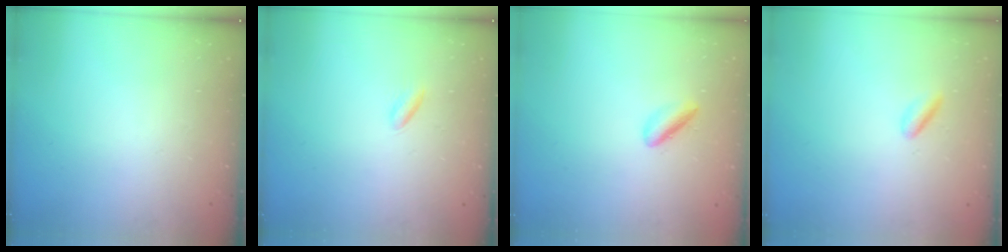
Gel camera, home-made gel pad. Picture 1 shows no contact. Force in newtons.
{"total": 2.6, "press": 2.5, "slide": 0.7}
{"total": 2.4, "press": 2.3, "slide": 0.4}
{"total": 2.2, "press": 2.2, "slide": 0.3}